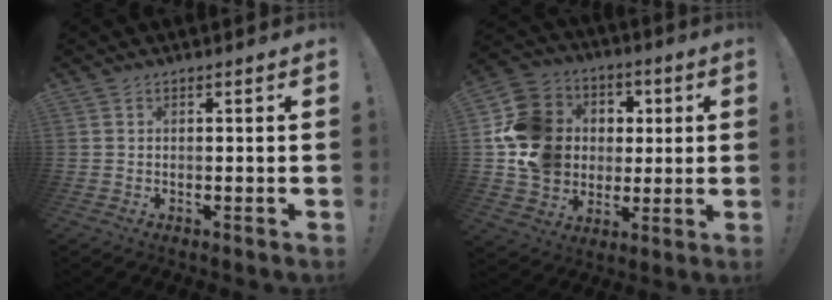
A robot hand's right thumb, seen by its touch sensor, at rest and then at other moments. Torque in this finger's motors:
{"motor_torque": [1.88, 2.86, 1.45, -0.10, 0.06]}